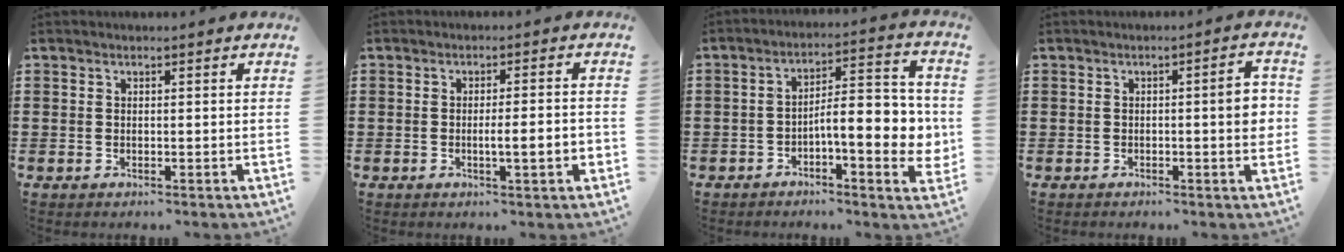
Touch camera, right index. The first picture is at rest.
{"total": 4.2, "force": [-0.9, 0.2, 4.1], "torque": [-0.060, -0.010, -0.019]}
{"total": 9.0, "force": [-1.9, 3.2, 8.2], "torque": [-0.110, -0.010, -0.039]}
{"total": 4.0, "force": [-0.3, 0.9, 3.9], "torque": [-0.049, -0.003, -0.011]}